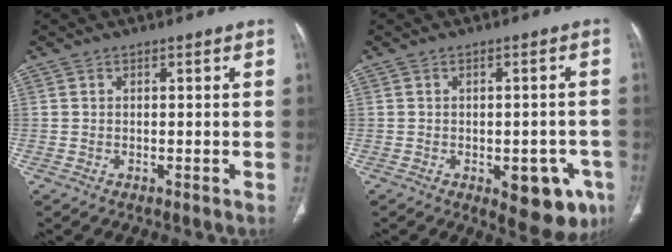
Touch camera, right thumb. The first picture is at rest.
{"total": 10.6, "force": [-4.5, 5.1, 8.2], "torque": [-0.067, 0.008, -0.047]}